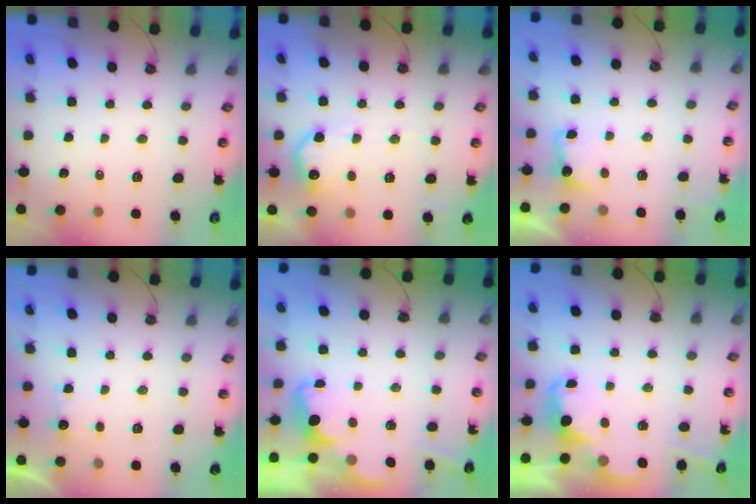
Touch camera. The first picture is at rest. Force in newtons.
{"total": 11.6, "press": 11.6, "slide": 0.4}
{"total": 3.3, "press": 3.1, "slide": 1.0}
{"total": 1.0, "press": 0.7, "slide": 0.8}
{"total": 2.4, "press": 2.3, "slide": 0.6}
{"total": 2.4, "press": 2.4, "slide": 0.6}